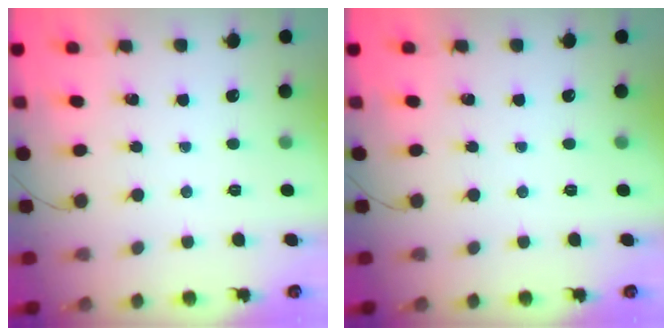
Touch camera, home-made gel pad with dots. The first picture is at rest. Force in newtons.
{"total": 0.0}